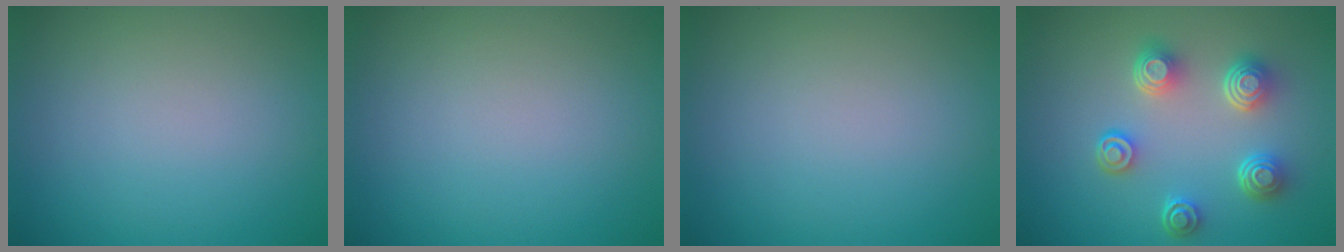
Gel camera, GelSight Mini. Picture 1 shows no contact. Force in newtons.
{"total": 0.0}
{"total": 0.0}
{"total": 5.0, "press": 3.8, "slide": 3.3}